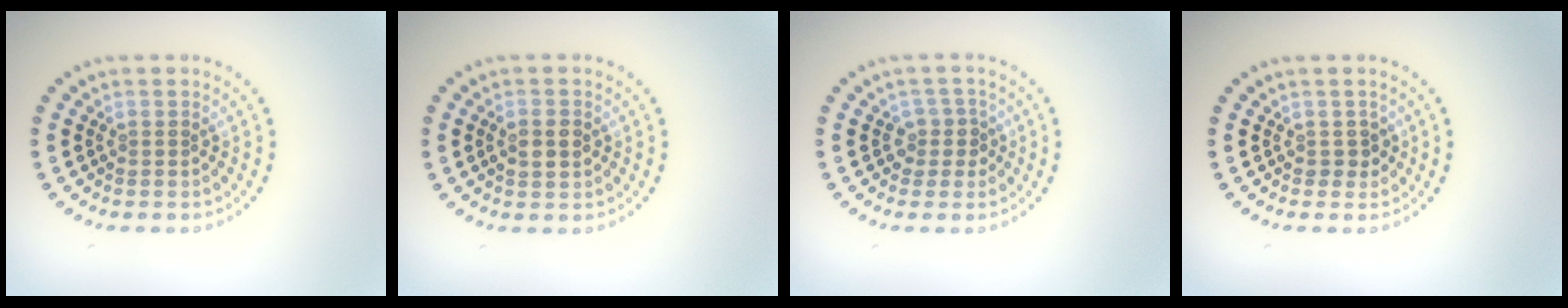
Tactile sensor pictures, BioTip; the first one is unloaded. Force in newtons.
{"total": 2.1, "press": 2.1, "slide": 0.2}
{"total": 2.0, "press": 1.6, "slide": 1.2}
{"total": 1.2, "press": 1.0, "slide": 0.6}